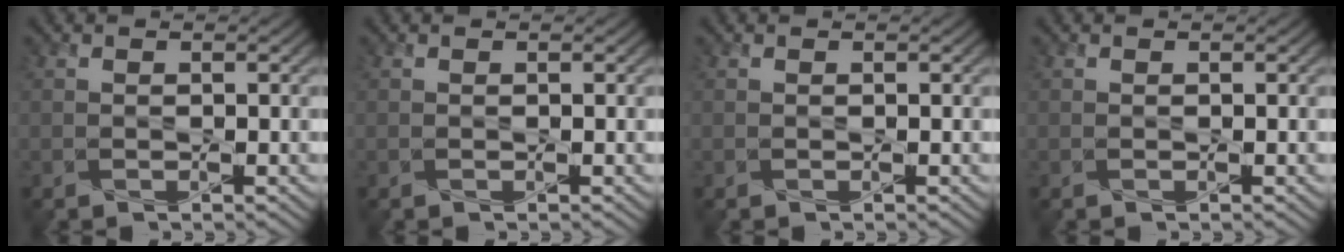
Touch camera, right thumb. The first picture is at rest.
{"total": 0.0}
{"total": 0.0}
{"total": 0.0}